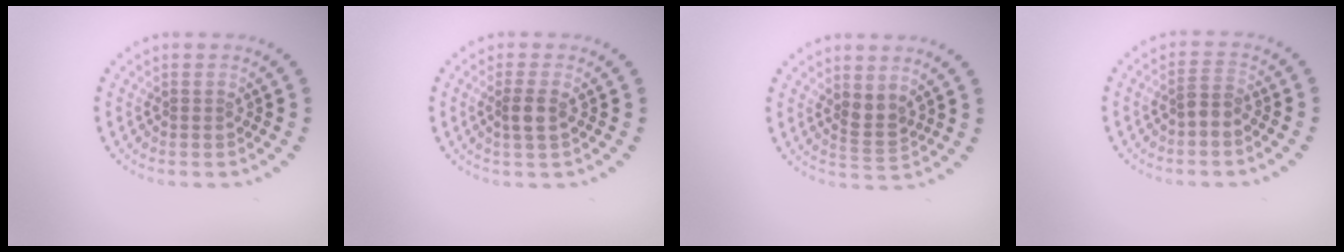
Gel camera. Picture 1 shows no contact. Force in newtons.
{"total": 1.8, "press": 1.5, "slide": 0.9}
{"total": 1.8, "press": 1.6, "slide": 1.0}
{"total": 1.5, "press": 1.3, "slide": 0.9}